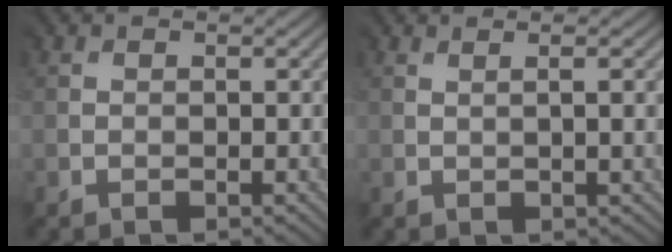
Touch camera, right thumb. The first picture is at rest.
{"total": 1.5, "force": [0.7, 0.1, 1.4], "torque": [-0.010, 0.011, 0.002]}